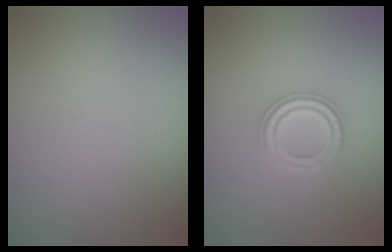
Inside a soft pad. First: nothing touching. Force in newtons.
{"total": 2.3, "press": 2.2, "slide": 0.4}